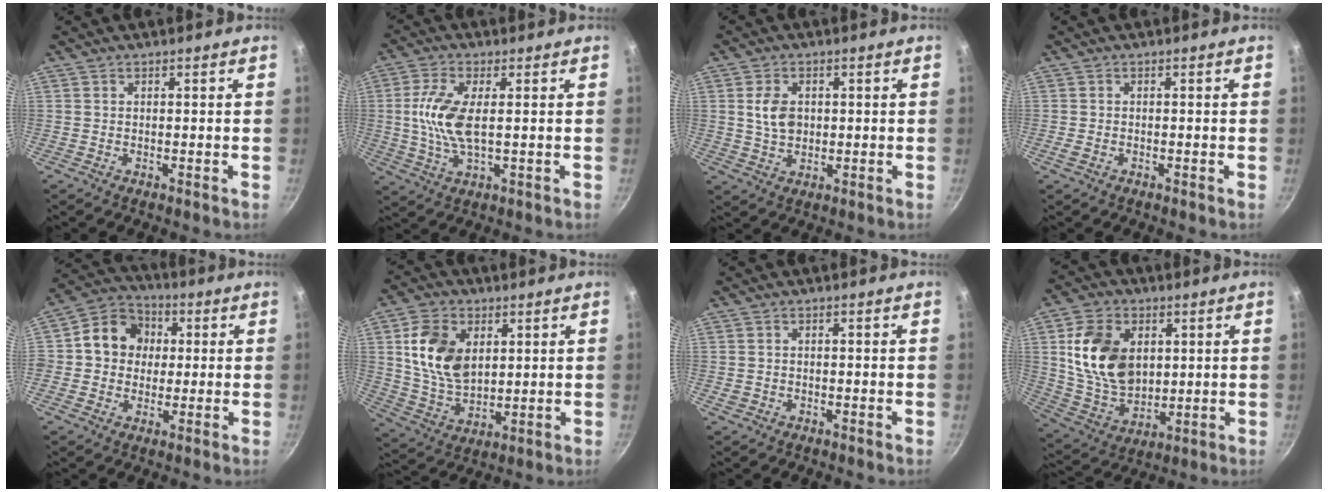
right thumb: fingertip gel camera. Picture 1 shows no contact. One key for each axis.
{"total": 8.9, "fx": 0.7, "fy": 3.6, "fz": 8.2, "tx": -0.178, "ty": 0.001, "tz": 0.013}
{"total": 5.6, "fx": 0.8, "fy": 4.0, "fz": 3.9, "tx": -0.061, "ty": -0.002, "tz": 0.017}
{"total": 1.3, "fx": -0.6, "fy": 0.8, "fz": 0.9, "tx": -0.023, "ty": 0.003, "tz": -0.013}
{"total": 10.4, "fx": 1.1, "fy": 9.3, "fz": 4.5, "tx": -0.035, "ty": 0.016, "tz": -0.004}
{"total": 13.2, "fx": 3.4, "fy": 9.0, "fz": 9.1, "tx": -0.149, "ty": -0.018, "tz": 0.072}
{"total": 1.5, "fx": -0.6, "fy": 1.2, "fz": 0.6, "tx": -0.014, "ty": 0.003, "tz": -0.006}
{"total": 16.2, "fx": 3.3, "fy": 11.5, "fz": 11.0, "tx": -0.179, "ty": -0.013, "tz": 0.073}